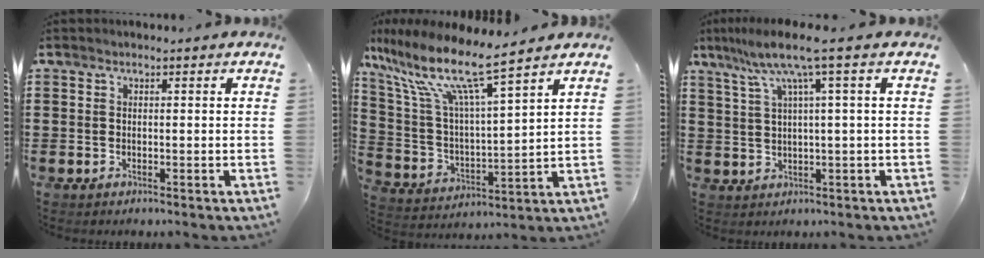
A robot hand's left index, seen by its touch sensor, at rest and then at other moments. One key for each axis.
{"total": 11.4, "fx": 8.6, "fy": 1.4, "fz": 7.2, "tx": -0.173, "ty": -0.051, "tz": 0.145}
{"total": 7.2, "fx": 2.9, "fy": -0.2, "fz": 6.5, "tx": -0.142, "ty": -0.008, "tz": 0.043}